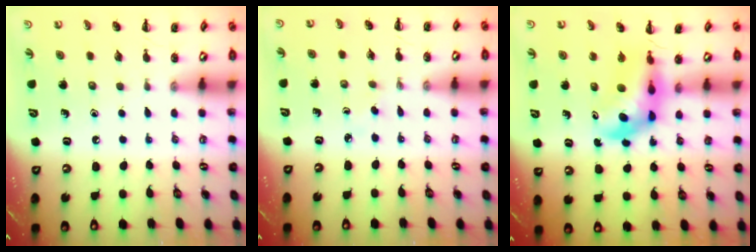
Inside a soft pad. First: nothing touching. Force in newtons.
{"total": 1.7, "press": 1.5, "slide": 0.8}
{"total": 5.7, "press": 5.5, "slide": 1.4}